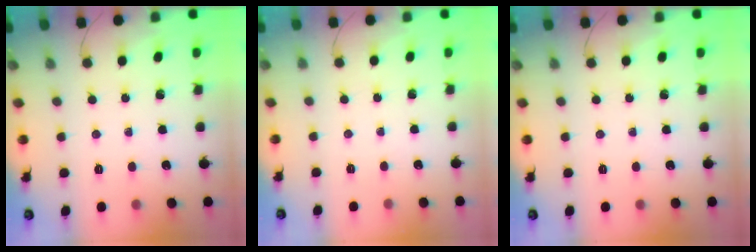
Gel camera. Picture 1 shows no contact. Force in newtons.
{"total": 2.5, "press": 2.5, "slide": 0.5}
{"total": 0.0}